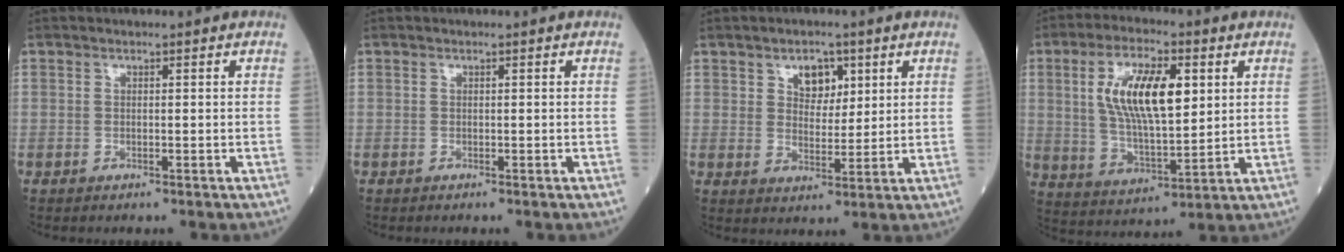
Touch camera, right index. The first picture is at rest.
{"total": 0.0}
{"total": 4.7, "force": [2.3, 2.9, 3.0], "torque": [-0.046, 0.005, 0.039]}
{"total": 13.2, "force": [3.5, 4.2, 12.0], "torque": [-0.238, 0.007, 0.066]}